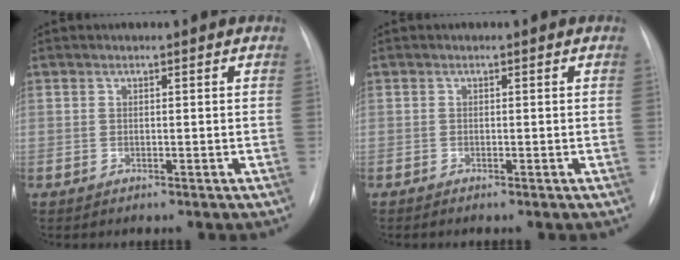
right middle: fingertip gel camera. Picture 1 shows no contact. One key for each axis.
{"total": 0.0}